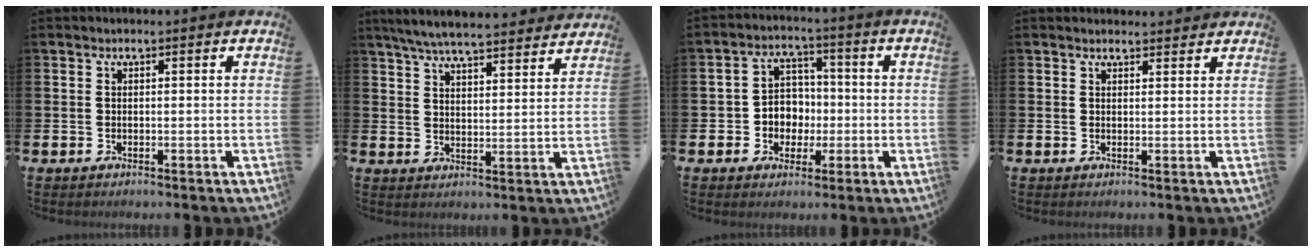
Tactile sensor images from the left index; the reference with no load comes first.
{"total": 6.8, "force": [6.5, 0.7, 1.9], "torque": [-0.054, -0.035, 0.117]}
{"total": 4.8, "force": [-0.3, 4.5, 1.6], "torque": [-0.033, 0.005, -0.014]}
{"total": 1.6, "force": [1.5, 0.4, 0.0], "torque": [0.013, -0.006, 0.025]}